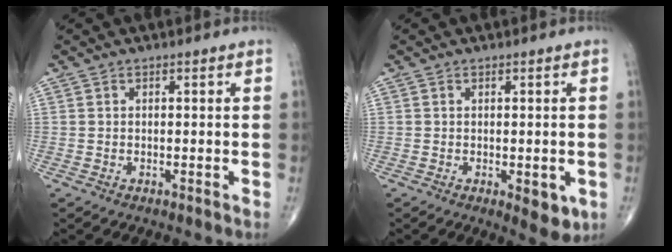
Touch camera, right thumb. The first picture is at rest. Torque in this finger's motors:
{"motor_torque": [0.22, 1.07, -0.09, -0.06, 0.12]}